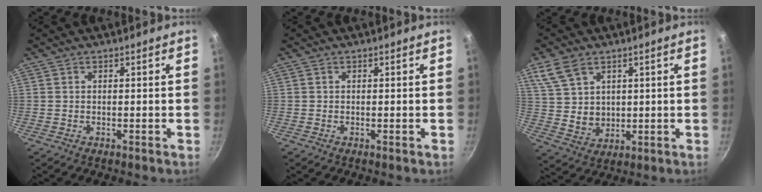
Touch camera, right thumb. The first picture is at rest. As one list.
[{"total": 0.0}, {"total": 9.0, "force": [4.4, 6.4, 4.6], "torque": [-0.070, -0.017, 0.099]}]